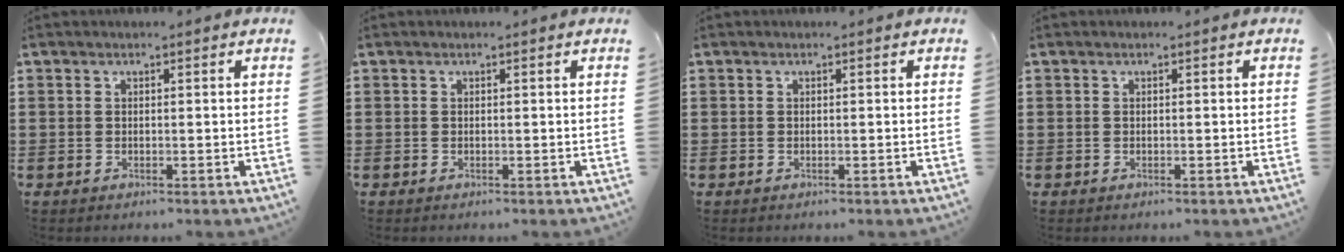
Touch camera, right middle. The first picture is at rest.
{"total": 0.0}
{"total": 0.0}
{"total": 0.0}